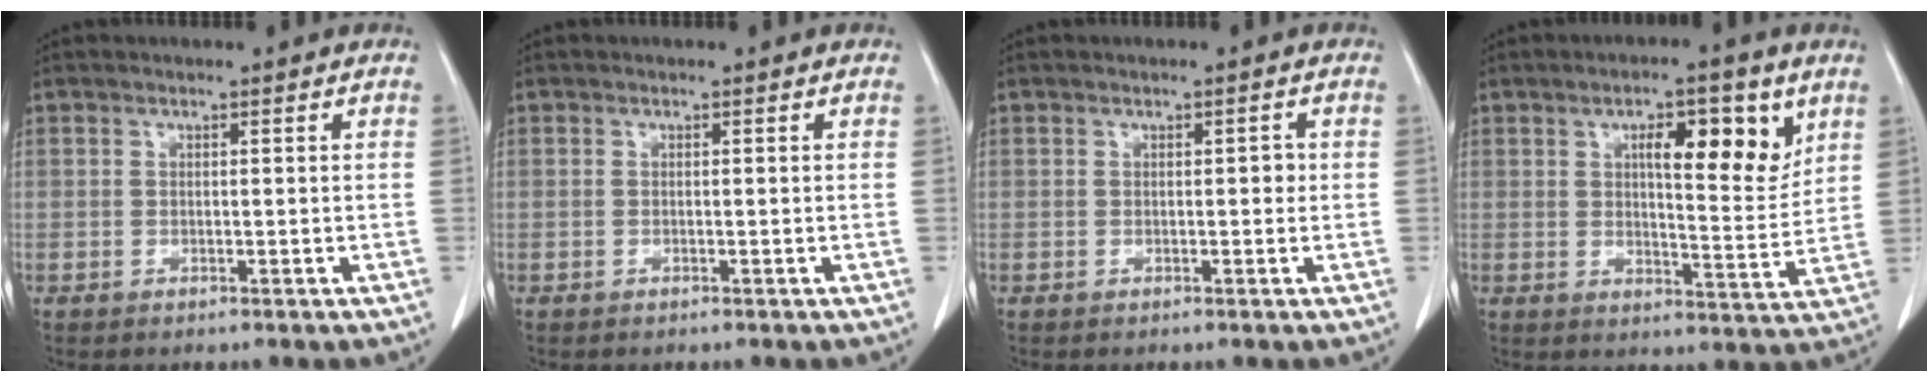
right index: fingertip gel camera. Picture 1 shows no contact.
{"total": 0.0}
{"total": 1.2, "force": [0.0, 0.7, 1.0], "torque": [-0.010, 0.007, 0.000]}
{"total": 10.0, "force": [4.6, 2.8, 8.4], "torque": [-0.121, 0.000, 0.066]}